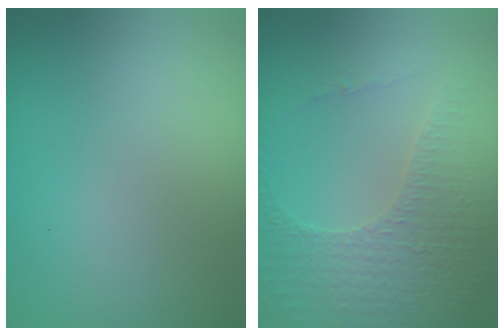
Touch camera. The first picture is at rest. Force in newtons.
{"total": 4.4, "press": 3.1, "slide": 3.1}